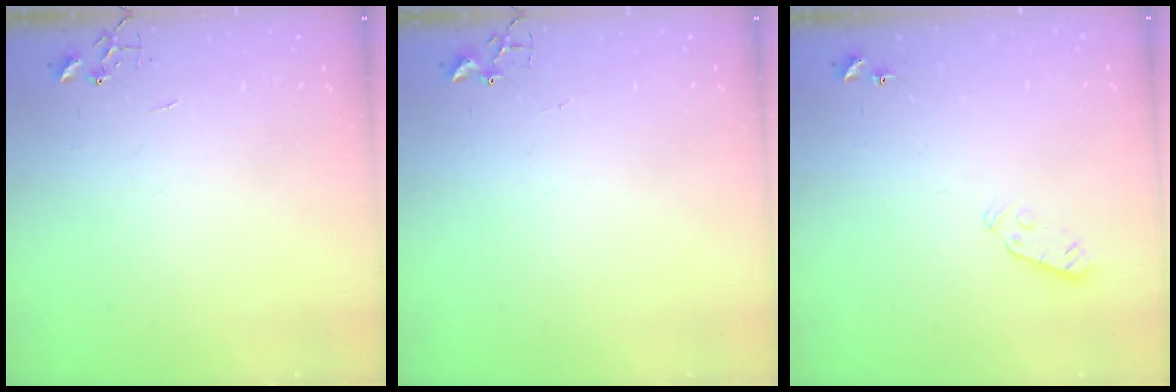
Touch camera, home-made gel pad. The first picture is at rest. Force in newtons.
{"total": 1.7, "press": 1.6, "slide": 0.2}
{"total": 3.8, "press": 3.7, "slide": 0.9}